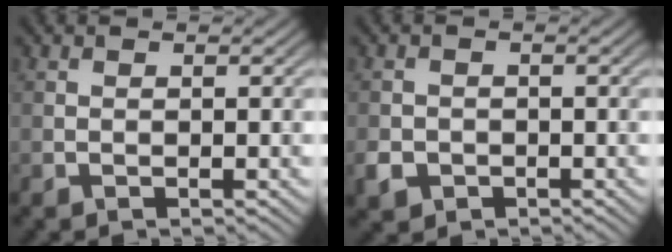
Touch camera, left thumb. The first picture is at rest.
{"total": 2.5, "force": [-1.1, 2.0, 0.9], "torque": [-0.024, -0.008, -0.025]}